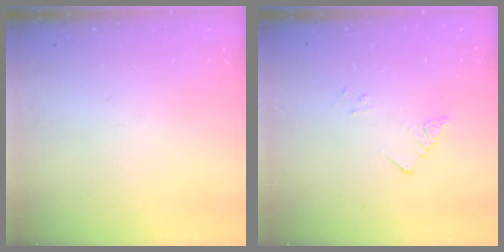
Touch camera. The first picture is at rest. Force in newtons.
{"total": 2.9, "press": 2.9, "slide": 0.4}